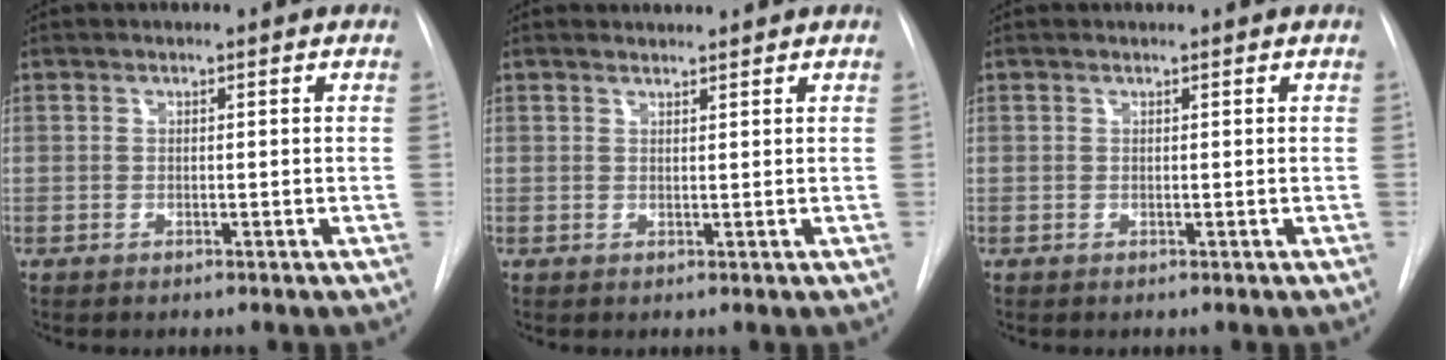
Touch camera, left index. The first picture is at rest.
{"total": 1.1, "force": [1.1, 0.0, -0.1], "torque": [-0.006, 0.007, 0.022]}
{"total": 0.0}